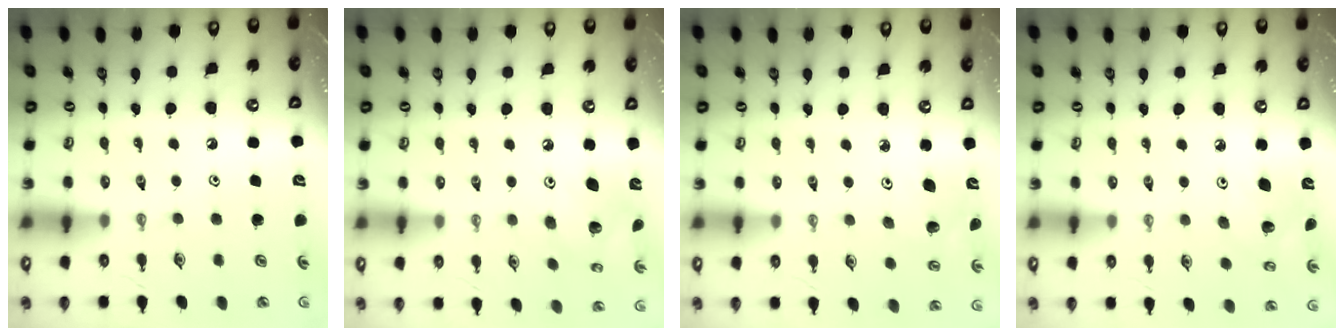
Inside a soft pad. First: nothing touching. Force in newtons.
{"total": 8.6, "press": 8.5, "slide": 0.6}
{"total": 5.4, "press": 5.2, "slide": 1.4}
{"total": 5.8, "press": 5.6, "slide": 1.6}